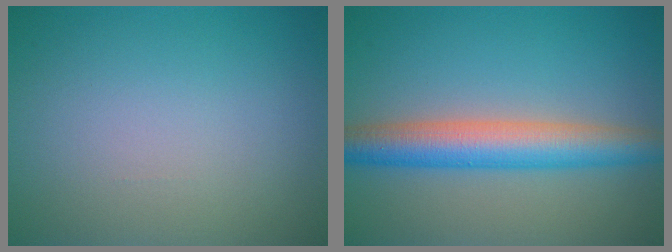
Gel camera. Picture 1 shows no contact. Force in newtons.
{"total": 5.9, "press": 5.9, "slide": 0.3}